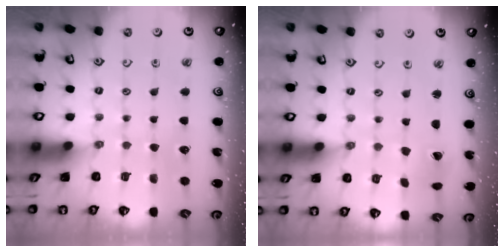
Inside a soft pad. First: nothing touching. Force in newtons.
{"total": 0.9, "press": 0.8, "slide": 0.4}